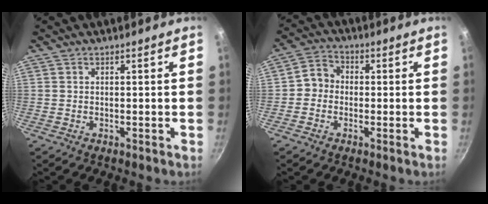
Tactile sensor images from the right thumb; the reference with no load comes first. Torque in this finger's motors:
{"motor_torque": [-0.01, -0.08, -0.16, 0.18, 0.02]}